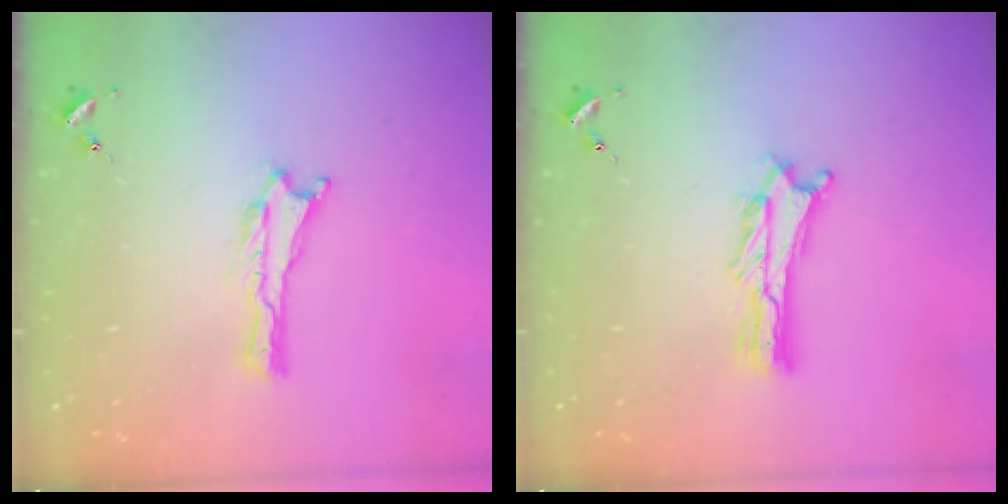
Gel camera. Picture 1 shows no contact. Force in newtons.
{"total": 2.7, "press": 2.7, "slide": 0.3}